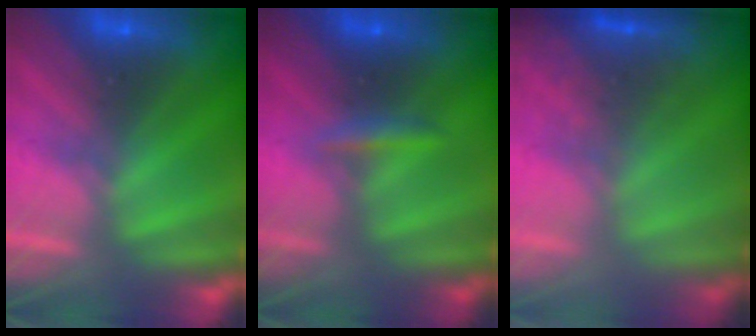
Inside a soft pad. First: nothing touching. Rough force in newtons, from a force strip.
{"total": 2.4}
{"total": 1.7}